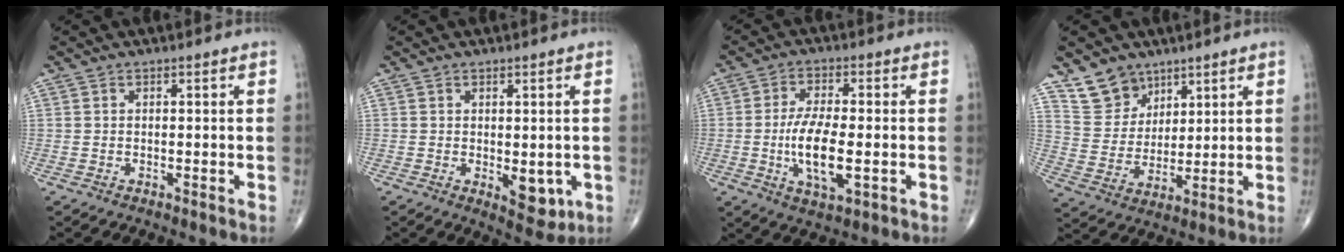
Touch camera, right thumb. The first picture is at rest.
{"total": 5.4, "force": [-0.9, 2.8, 4.5], "torque": [-0.041, -0.011, -0.003]}
{"total": 10.5, "force": [-1.7, 4.0, 9.5], "torque": [-0.182, -0.003, -0.029]}
{"total": 8.8, "force": [6.4, 5.8, 1.6], "torque": [0.000, -0.046, 0.132]}